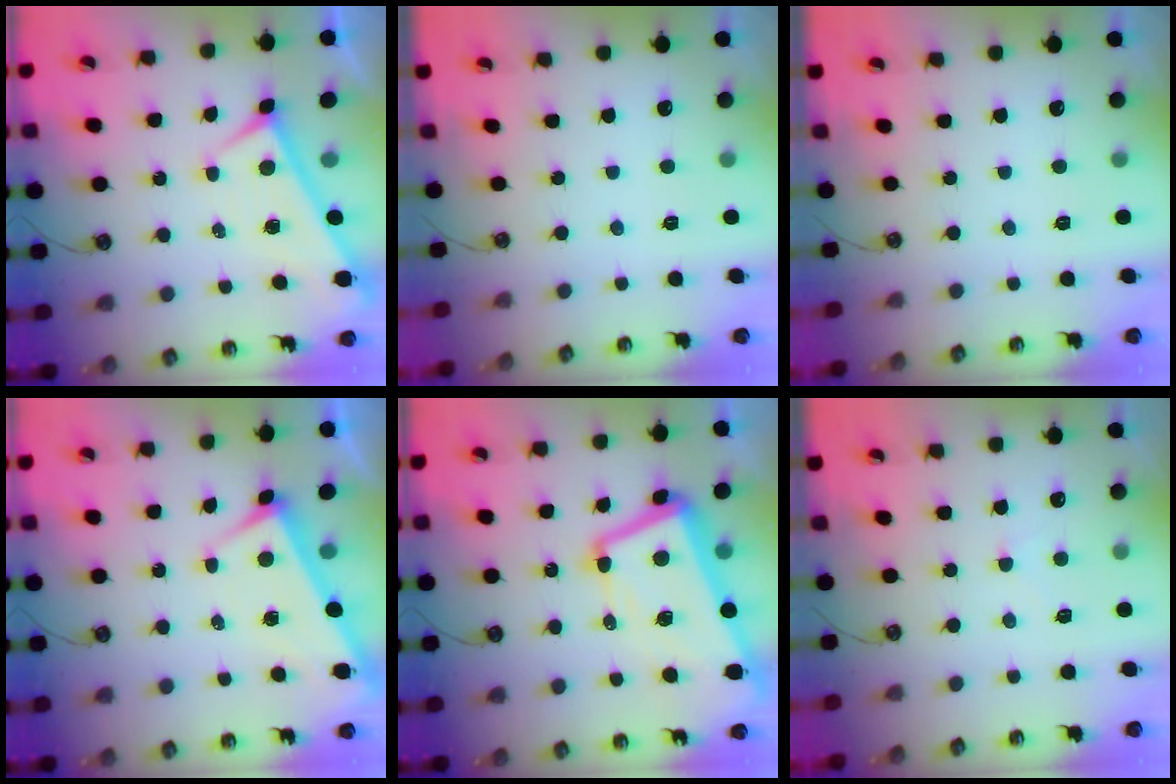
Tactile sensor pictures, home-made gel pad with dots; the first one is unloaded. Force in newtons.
{"total": 0.0}
{"total": 0.0}
{"total": 3.8, "press": 3.8, "slide": 0.1}
{"total": 12.6, "press": 12.4, "slide": 2.4}
{"total": 0.5, "press": 0.3, "slide": 0.4}